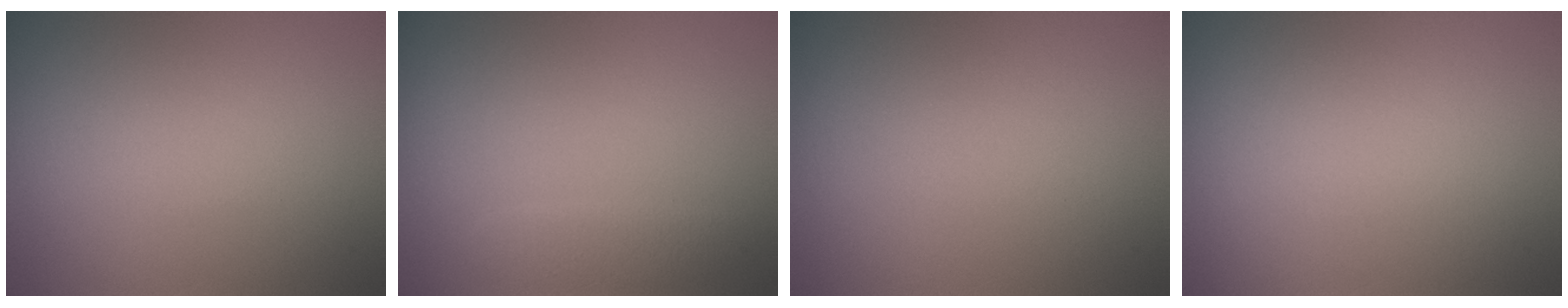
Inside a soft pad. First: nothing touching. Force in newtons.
{"total": 1.3, "press": 1.3, "slide": 0.1}
{"total": 0.0}
{"total": 0.0}